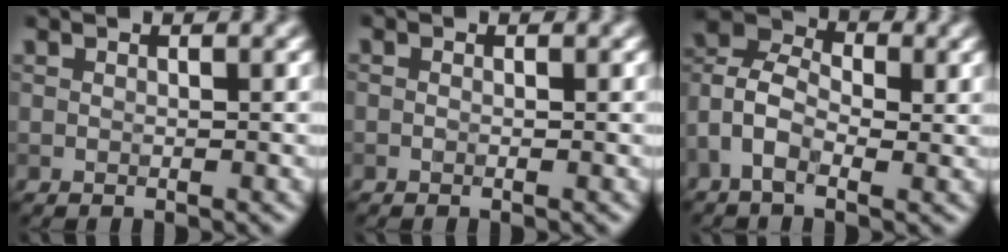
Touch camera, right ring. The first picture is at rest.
{"total": 0.0}
{"total": 5.1, "force": [-1.3, 3.0, 3.9], "torque": [-0.076, 0.017, -0.040]}